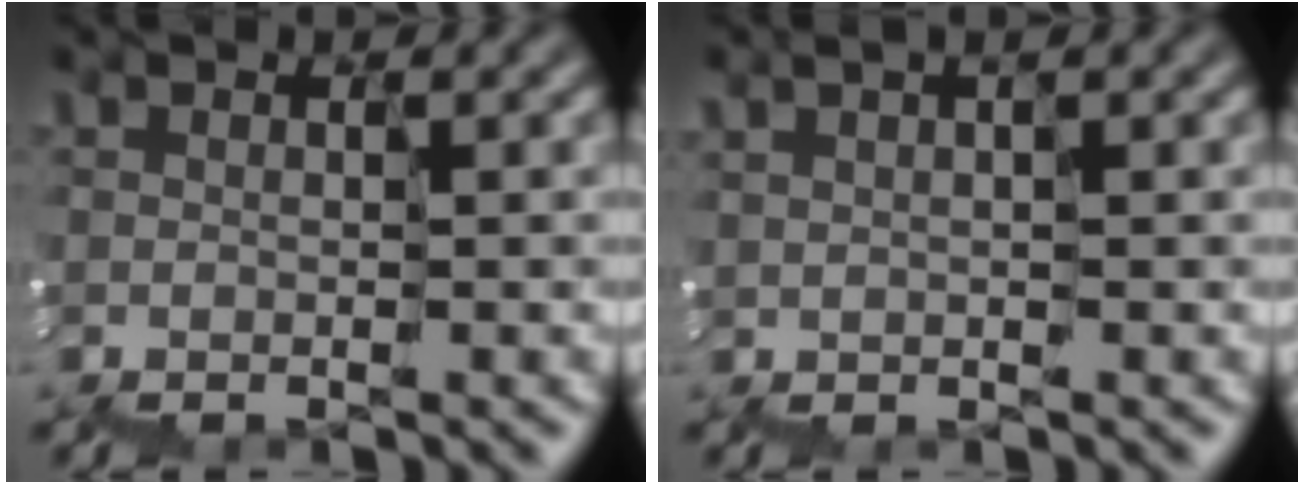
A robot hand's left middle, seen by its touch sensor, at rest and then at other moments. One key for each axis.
{"total": 1.5, "fx": 0.3, "fy": -1.1, "fz": -0.9, "tx": 0.023, "ty": 0.005, "tz": 0.010}